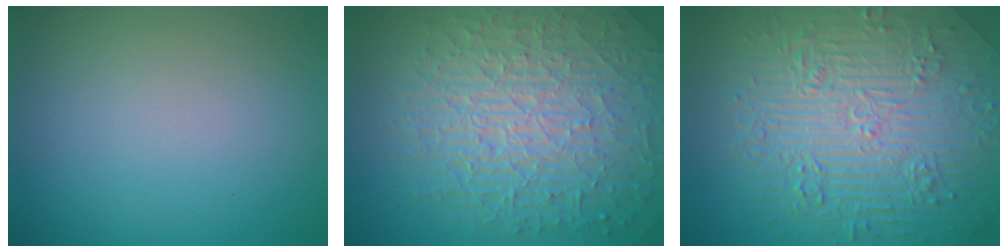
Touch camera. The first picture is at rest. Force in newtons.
{"total": 10.2, "press": 6.7, "slide": 7.8}
{"total": 11.1, "press": 7.4, "slide": 8.3}